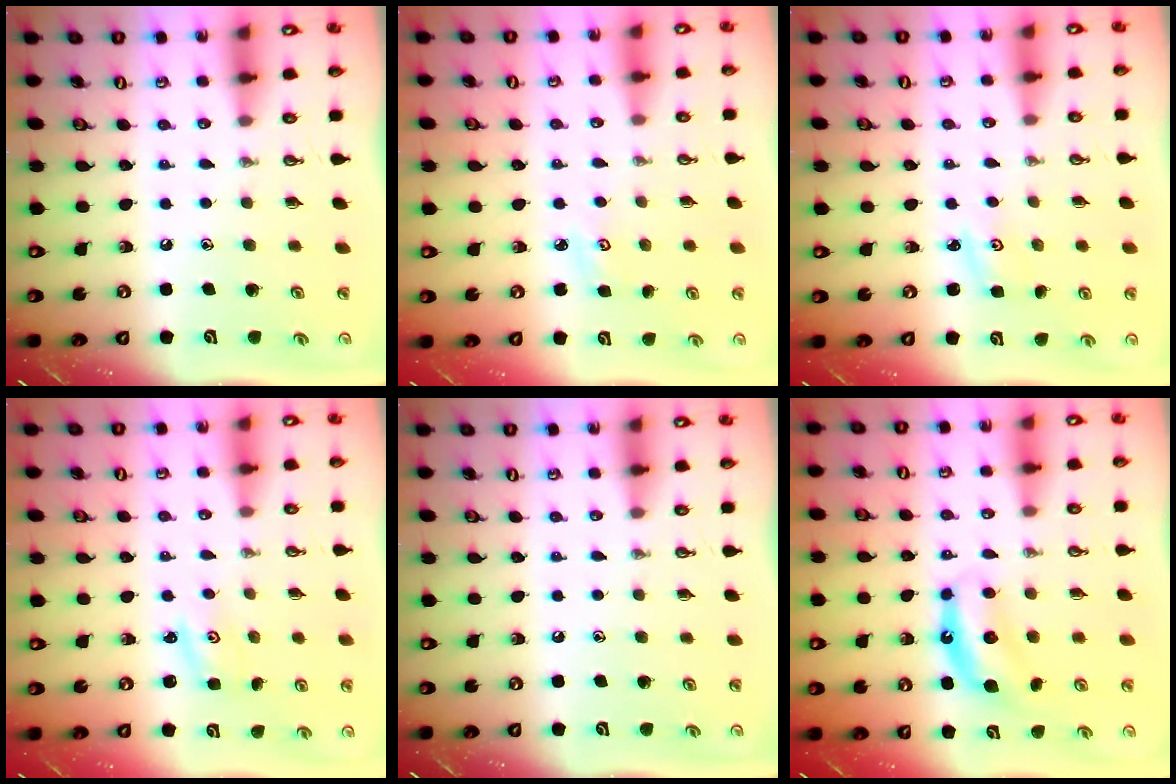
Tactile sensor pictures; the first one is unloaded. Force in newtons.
{"total": 2.8, "press": 2.8, "slide": 0.4}
{"total": 2.5, "press": 2.5, "slide": 0.3}
{"total": 1.6, "press": 1.6, "slide": 0.3}
{"total": 0.0}
{"total": 7.2, "press": 7.2, "slide": 0.5}